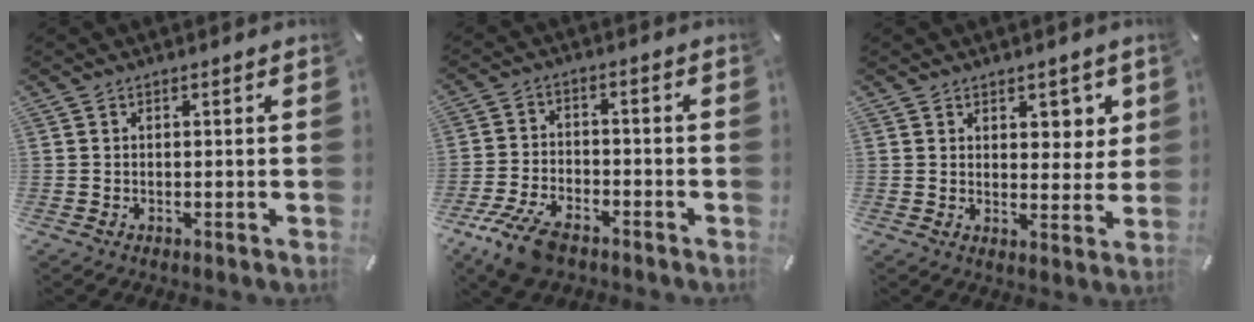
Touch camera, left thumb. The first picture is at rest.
{"total": 9.4, "force": [-6.4, 4.3, 5.4], "torque": [-0.119, 0.022, -0.122]}
{"total": 5.2, "force": [3.2, 3.5, 2.2], "torque": [-0.007, -0.018, 0.049]}